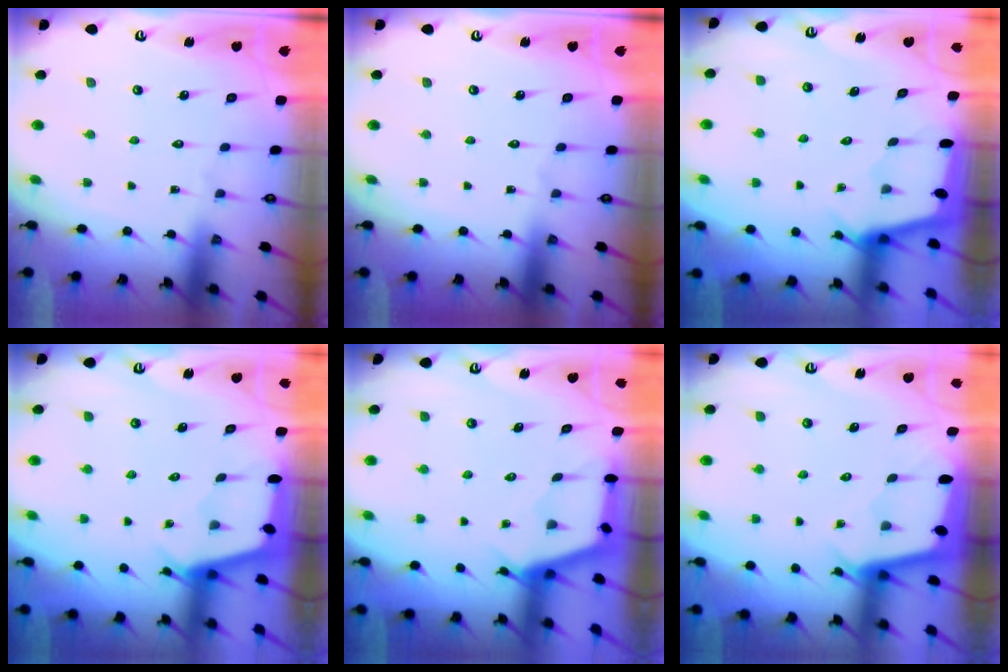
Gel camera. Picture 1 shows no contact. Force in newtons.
{"total": 0.0}
{"total": 2.1, "press": 2.0, "slide": 0.3}
{"total": 2.6, "press": 2.6, "slide": 0.3}
{"total": 3.0, "press": 2.9, "slide": 0.4}
{"total": 2.0, "press": 2.0, "slide": 0.3}